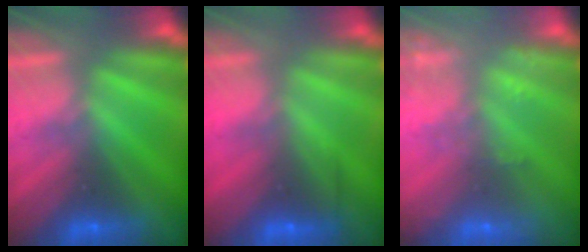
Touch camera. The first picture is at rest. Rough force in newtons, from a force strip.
{"total": 2.2}
{"total": 7.1}